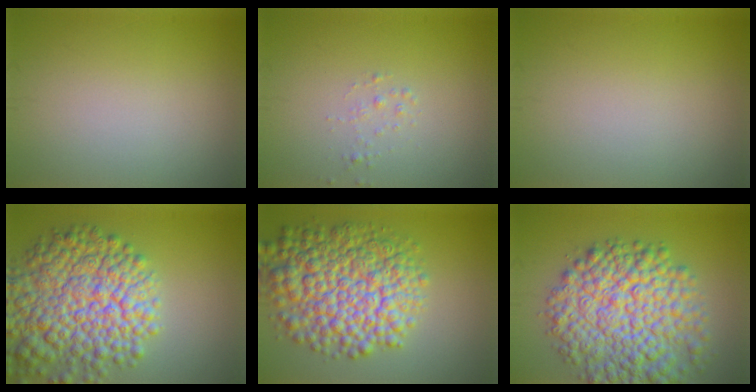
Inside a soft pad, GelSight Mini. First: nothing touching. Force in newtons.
{"total": 0.8, "press": 0.8, "slide": 0.0}
{"total": 0.0}
{"total": 11.5, "press": 11.4, "slide": 0.6}
{"total": 10.3, "press": 10.3, "slide": 0.2}
{"total": 12.0, "press": 12.0, "slide": 0.3}